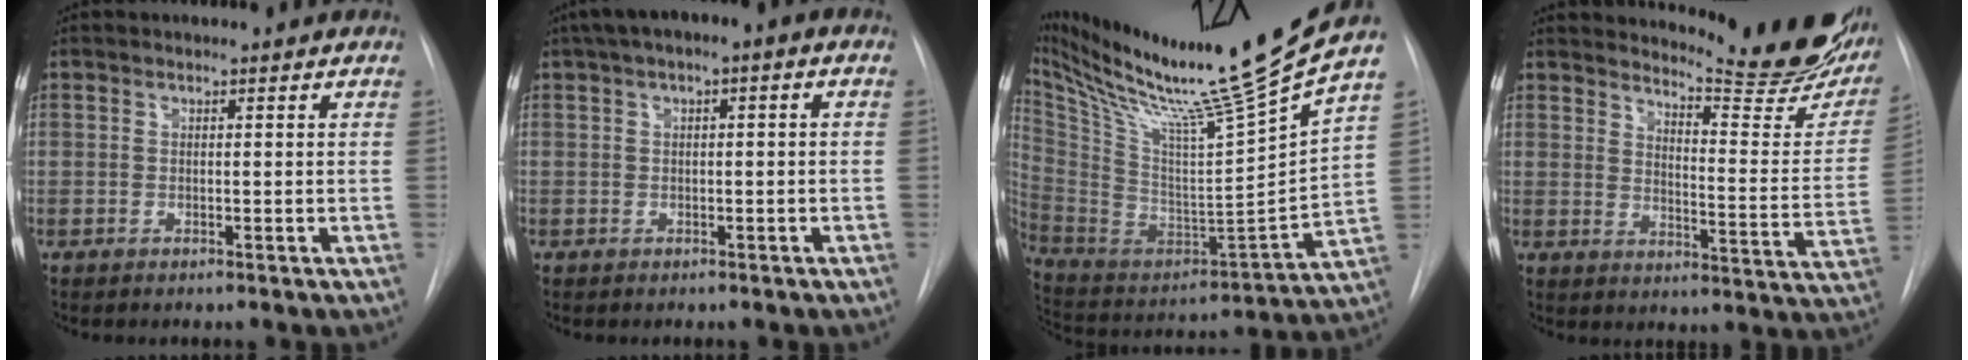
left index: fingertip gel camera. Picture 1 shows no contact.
{"total": 4.7, "force": [1.3, 2.0, 4.0], "torque": [-0.066, 0.027, 0.015]}
{"total": 26.8, "force": [21.0, -2.9, 16.4], "torque": [-0.283, -0.066, 0.349]}
{"total": 19.5, "force": [17.5, 2.2, 8.2], "torque": [-0.104, -0.098, 0.207]}